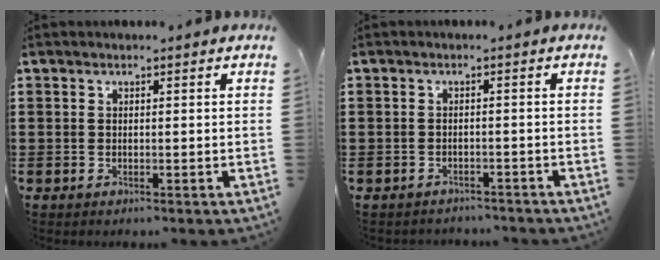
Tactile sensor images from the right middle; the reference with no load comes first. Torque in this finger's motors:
{"motor_torque": [-0.01, 0.15, -0.33, -0.06]}